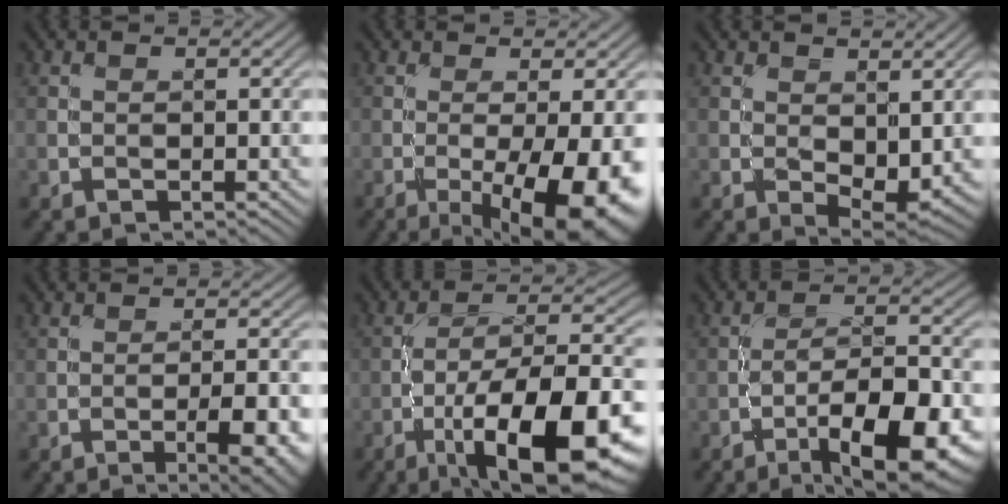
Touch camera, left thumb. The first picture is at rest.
{"total": 12.0, "force": [-4.5, 3.2, 10.7], "torque": [-0.155, -0.015, -0.058]}
{"total": 3.8, "force": [0.3, 2.2, 3.2], "torque": [-0.057, -0.010, 0.010]}
{"total": 7.3, "force": [-3.4, 1.9, 6.2], "torque": [-0.090, 0.006, -0.037]}
{"total": 17.9, "force": [-8.1, 6.0, 14.8], "torque": [-0.226, 0.002, -0.138]}
{"total": 13.2, "force": [-7.1, 4.0, 10.4], "torque": [-0.165, -0.001, -0.112]}